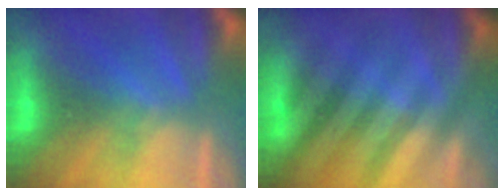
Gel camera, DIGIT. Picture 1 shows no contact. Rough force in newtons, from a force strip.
{"total": 2.9}